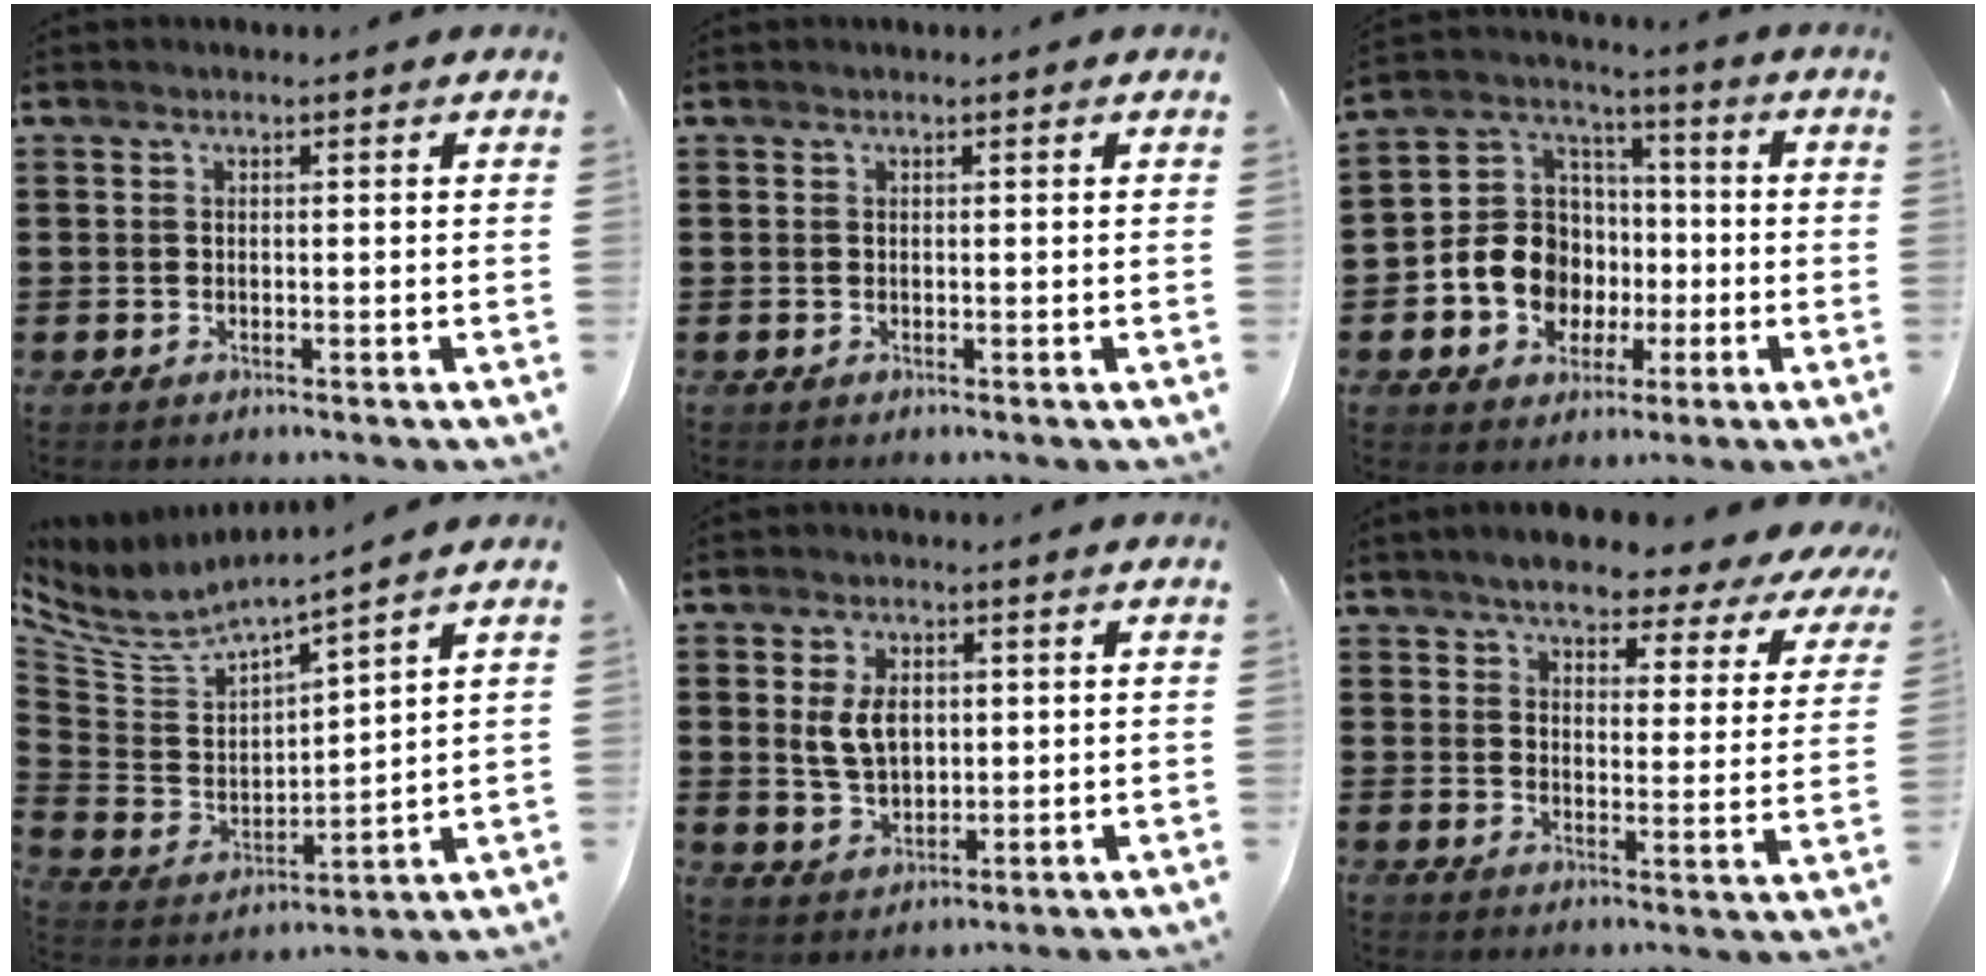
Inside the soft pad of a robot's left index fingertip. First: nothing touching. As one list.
[{"total": 0.0}, {"total": 9.9, "force": [-2.0, 9.0, 3.6], "torque": [-0.117, 0.011, -0.034]}, {"total": 4.6, "force": [4.0, 1.3, 1.8], "torque": [-0.062, -0.030, 0.061]}, {"total": 5.2, "force": [1.2, 3.2, 3.9], "torque": [-0.085, 0.005, 0.016]}, {"total": 5.7, "force": [5.2, 1.1, 2.2], "torque": [-0.060, -0.030, 0.085]}]